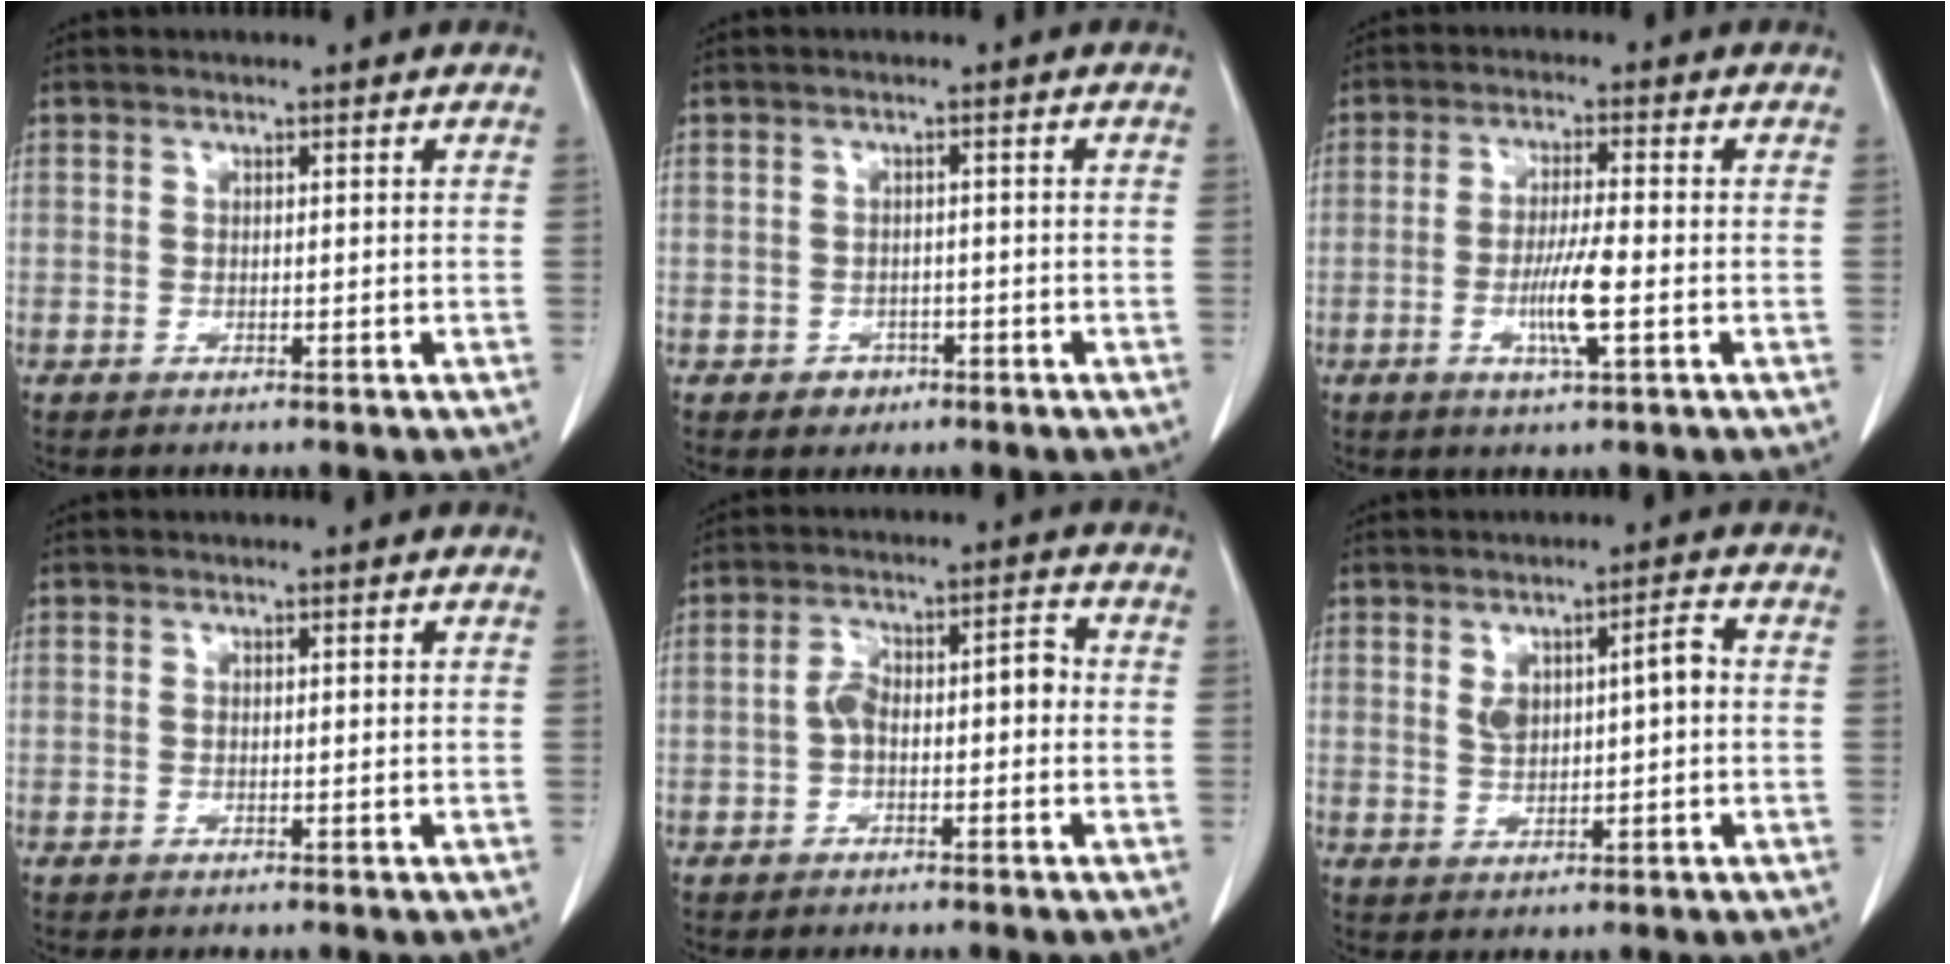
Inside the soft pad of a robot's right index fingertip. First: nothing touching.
{"total": 2.3, "force": [-1.2, 1.9, 0.5], "torque": [-0.002, 0.008, -0.015]}
{"total": 6.1, "force": [-1.8, 0.1, 5.8], "torque": [-0.110, -0.009, -0.034]}
{"total": 0.0}
{"total": 5.9, "force": [-1.0, 2.6, 5.3], "torque": [-0.094, 0.037, -0.017]}
{"total": 5.1, "force": [0.8, 1.6, 4.8], "torque": [-0.083, 0.017, 0.020]}